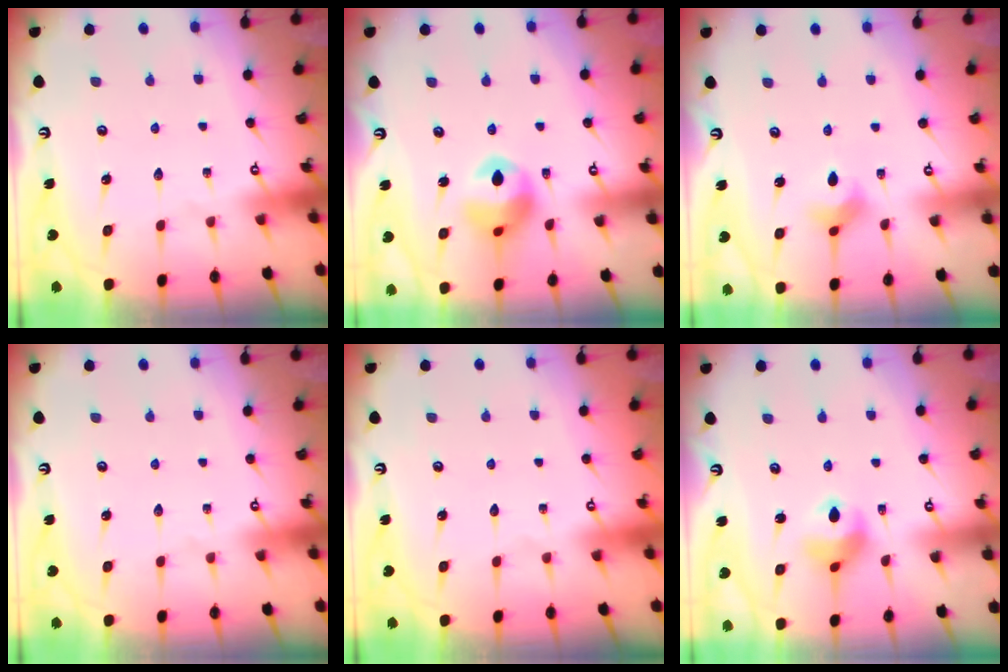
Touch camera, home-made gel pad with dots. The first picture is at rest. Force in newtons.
{"total": 12.1, "press": 12.0, "slide": 1.6}
{"total": 3.2, "press": 3.2, "slide": 0.3}
{"total": 0.0}
{"total": 0.0}
{"total": 7.7, "press": 7.7, "slide": 0.5}